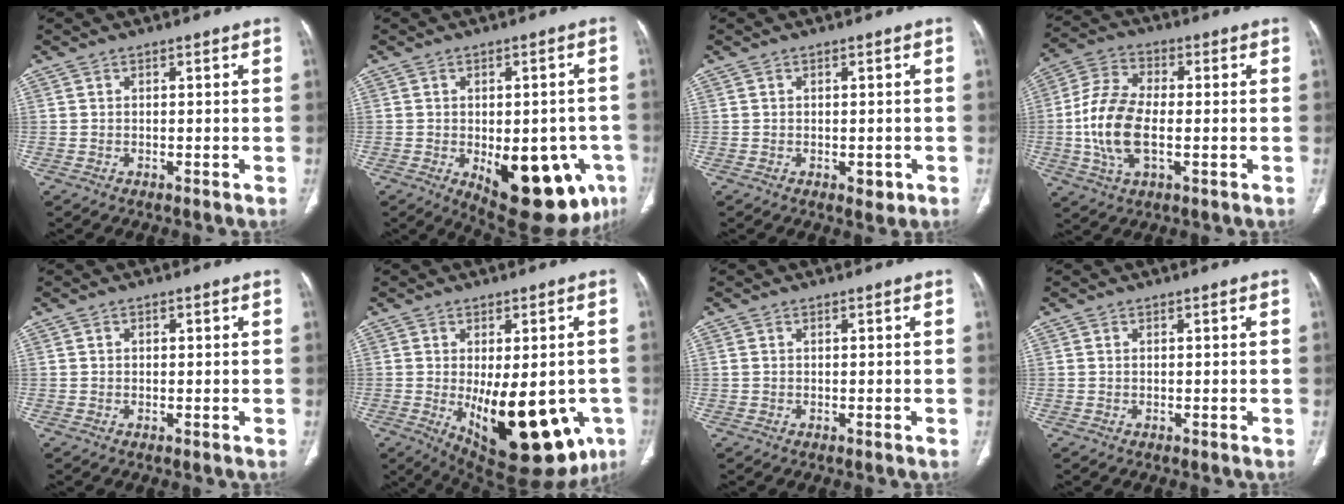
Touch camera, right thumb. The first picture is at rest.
{"total": 18.8, "force": [-6.6, 8.9, 15.2], "torque": [-0.143, 0.005, -0.063]}
{"total": 2.1, "force": [-0.6, 1.3, 1.4], "torque": [-0.009, -0.001, -0.002]}
{"total": 13.3, "force": [-1.5, 6.9, 11.2], "torque": [-0.236, 0.010, -0.029]}
{"total": 0.7, "force": [0.3, 0.5, 0.4], "torque": [-0.004, 0.000, 0.004]}
{"total": 21.5, "force": [-6.4, 10.1, 17.9], "torque": [-0.192, -0.020, -0.060]}
{"total": 0.6, "force": [0.2, 0.3, 0.4], "torque": [-0.015, 0.011, 0.006]}
{"total": 0.0}